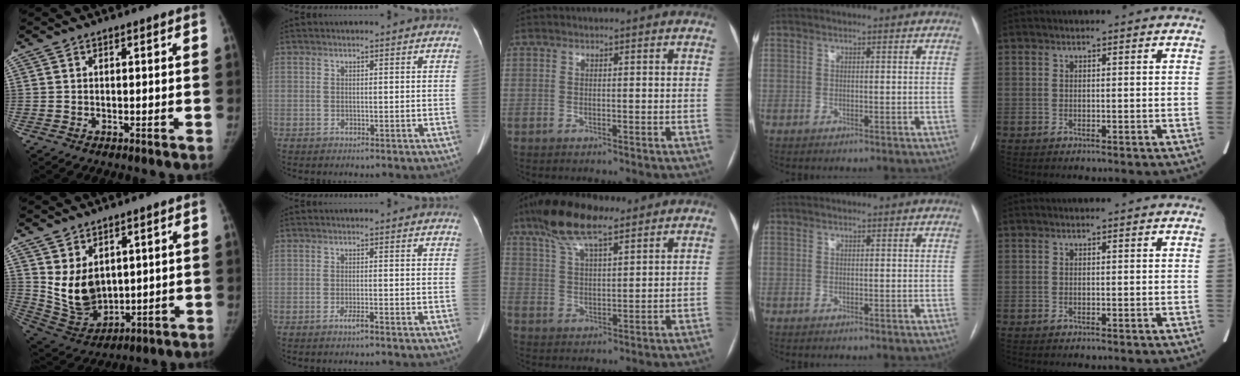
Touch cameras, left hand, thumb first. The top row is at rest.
{"thumb": {"total": 10.4, "force": [2.7, 7.4, 6.8], "torque": [-0.098, -0.025, 0.082]}, "index": {"total": 1.5, "force": [-1.1, -0.1, 1.1], "torque": [-0.023, -0.002, -0.019]}, "middle": {"total": 10.7, "force": [7.8, 2.6, 6.8], "torque": [-0.135, 0.020, 0.141]}}